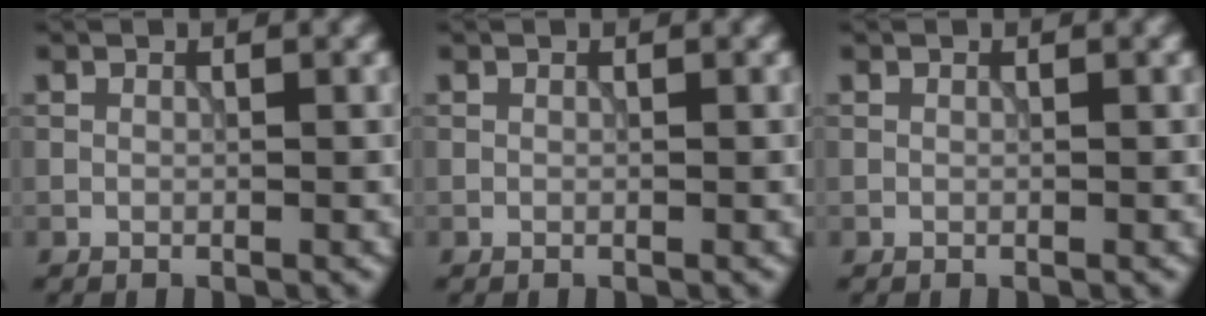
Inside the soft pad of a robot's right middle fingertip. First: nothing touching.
{"total": 0.0}
{"total": 0.0}